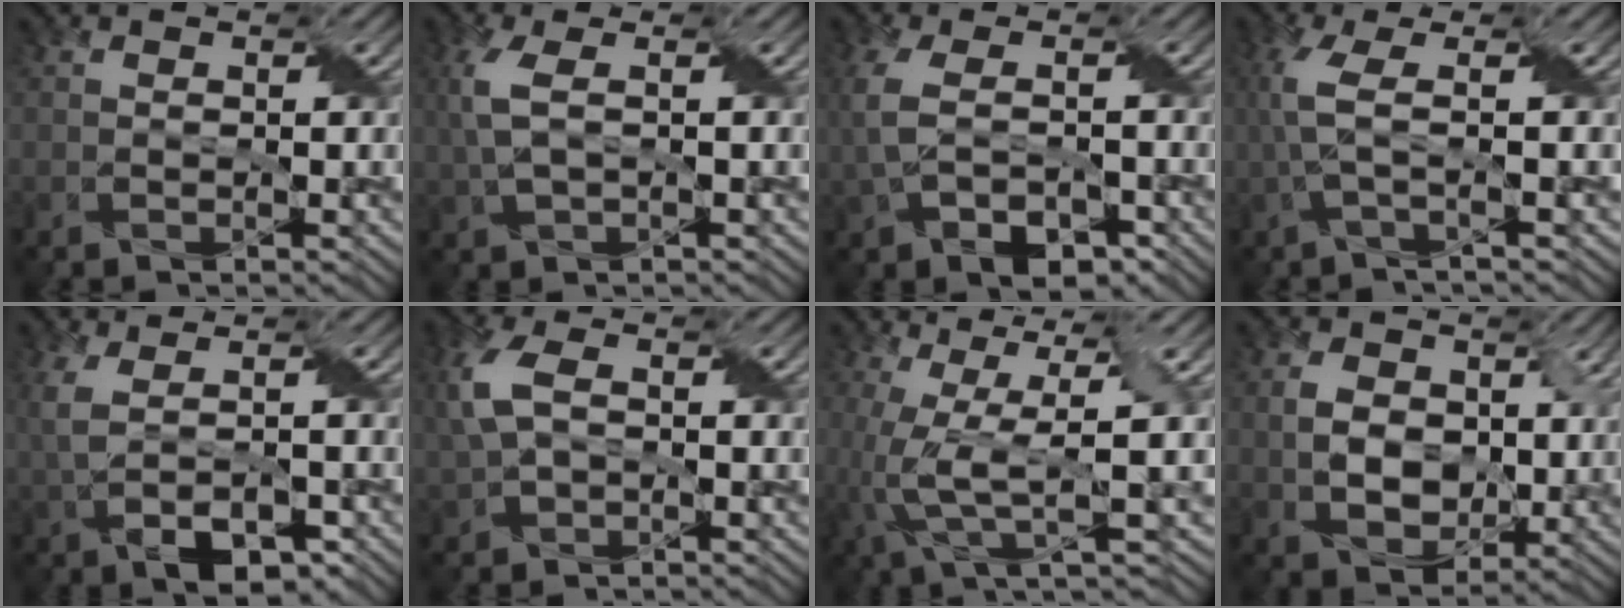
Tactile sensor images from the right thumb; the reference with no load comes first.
{"total": 4.4, "force": [0.7, 1.8, 4.0], "torque": [-0.108, 0.005, 0.012]}
{"total": 7.2, "force": [-1.1, 4.4, 5.6], "torque": [-0.144, -0.017, -0.013]}
{"total": 4.4, "force": [0.1, 0.9, 4.3], "torque": [-0.097, 0.004, -0.006]}
{"total": 6.7, "force": [-0.3, 3.3, 5.8], "torque": [-0.133, -0.014, -0.001]}
{"total": 6.0, "force": [0.6, 3.6, 4.7], "torque": [-0.132, 0.009, 0.007]}
{"total": 8.1, "force": [-0.5, 2.1, 7.8], "torque": [-0.166, 0.009, -0.013]}
{"total": 7.7, "force": [1.2, 5.8, 5.0], "torque": [-0.109, -0.008, 0.022]}